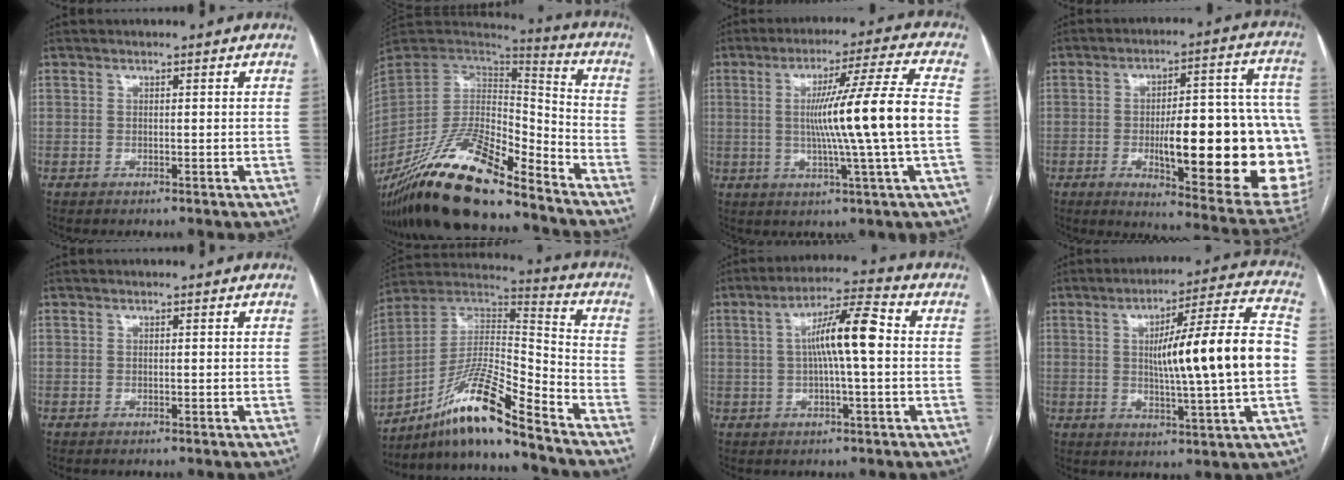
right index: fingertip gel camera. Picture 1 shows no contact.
{"total": 22.3, "force": [-17.0, 4.8, 13.6], "torque": [-0.275, -0.013, -0.309]}
{"total": 14.3, "force": [-0.5, -2.2, 14.1], "torque": [-0.230, 0.001, -0.006]}
{"total": 27.7, "force": [-4.5, 5.8, 26.7], "torque": [-0.274, 0.011, -0.048]}
{"total": 0.0}
{"total": 14.7, "force": [-10.9, 0.2, 9.9], "torque": [-0.184, 0.019, -0.193]}
{"total": 9.3, "force": [0.6, 0.8, 9.3], "torque": [-0.167, 0.020, 0.007]}
{"total": 17.1, "force": [0.0, 0.2, 17.1], "torque": [-0.265, 0.012, -0.001]}